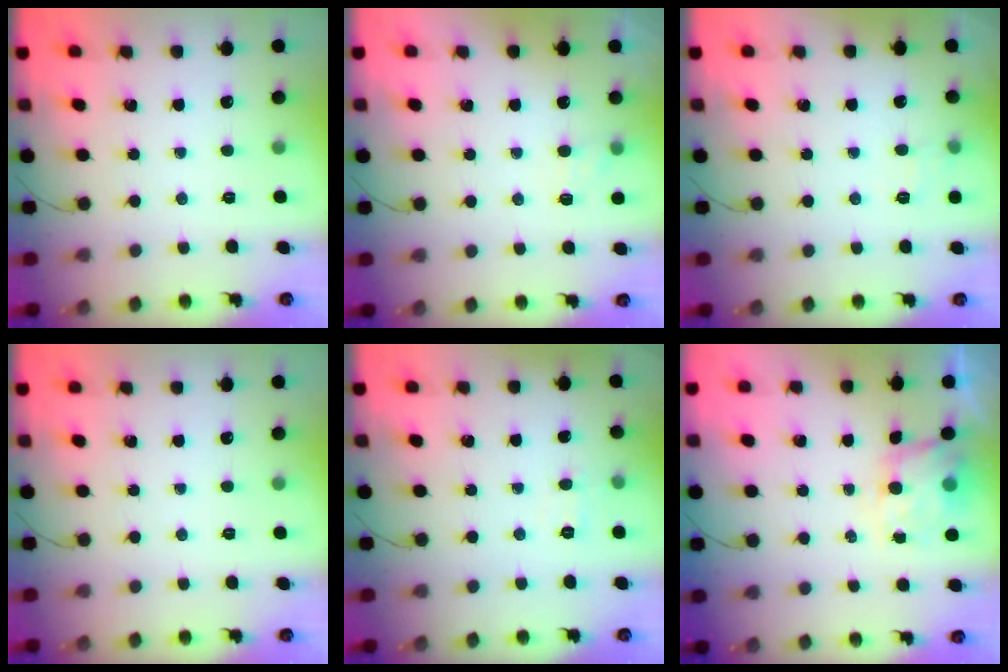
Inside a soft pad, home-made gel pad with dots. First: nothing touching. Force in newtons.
{"total": 6.3, "press": 6.1, "slide": 1.5}
{"total": 3.5, "press": 3.1, "slide": 1.7}
{"total": 0.0}
{"total": 4.2, "press": 4.0, "slide": 1.2}
{"total": 5.5, "press": 5.4, "slide": 1.2}